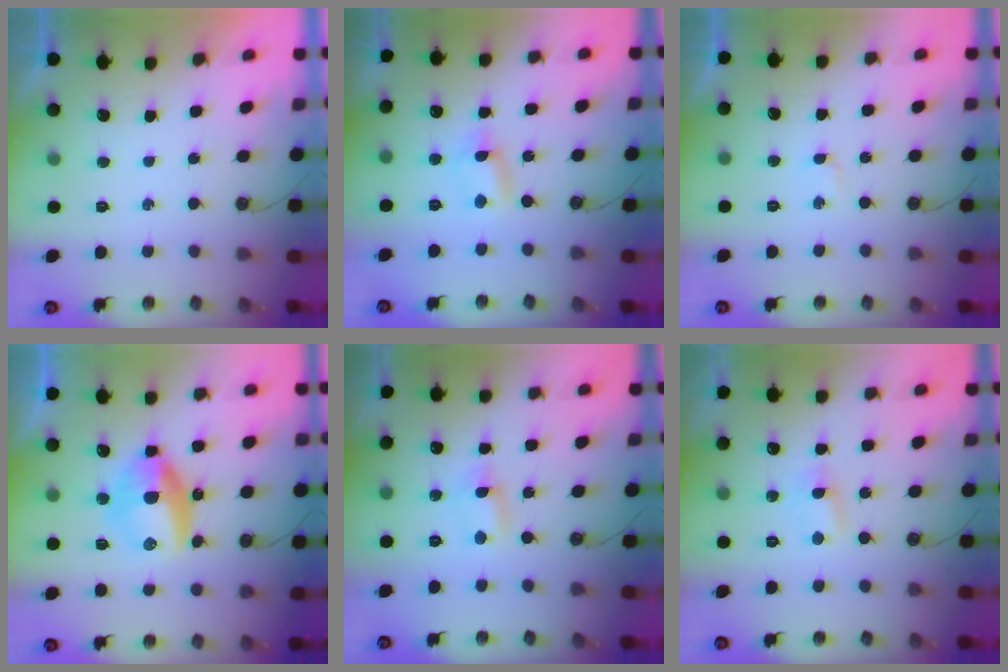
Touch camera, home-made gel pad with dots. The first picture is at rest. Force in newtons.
{"total": 1.1, "press": 1.1, "slide": 0.1}
{"total": 1.8, "press": 1.4, "slide": 1.1}
{"total": 10.1, "press": 10.0, "slide": 1.6}
{"total": 1.6, "press": 1.1, "slide": 1.1}
{"total": 2.7, "press": 2.7, "slide": 0.2}